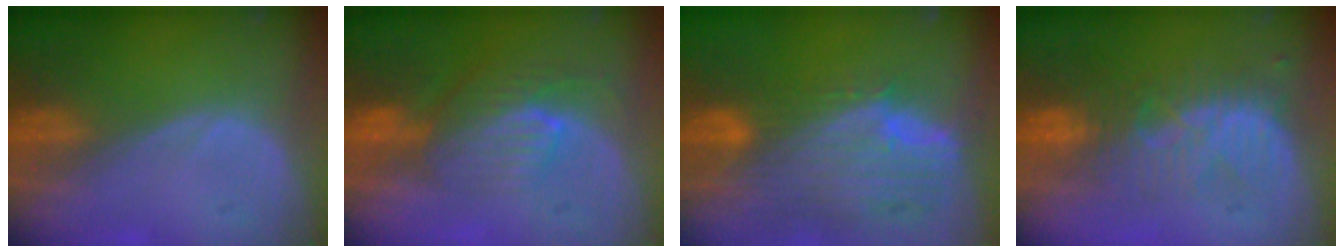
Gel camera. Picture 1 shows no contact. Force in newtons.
{"total": 8.1, "press": 7.2, "slide": 3.6}
{"total": 11.7, "press": 10.0, "slide": 6.1}
{"total": 8.2, "press": 7.8, "slide": 2.5}